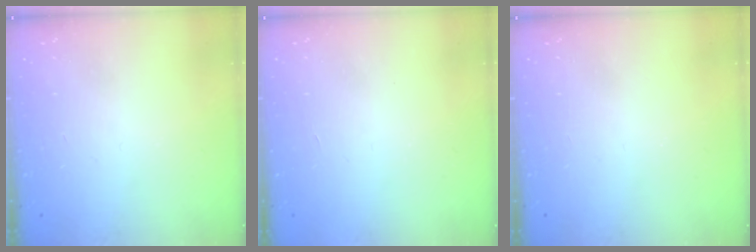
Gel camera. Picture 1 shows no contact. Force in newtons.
{"total": 1.6, "press": 1.6, "slide": 0.1}
{"total": 0.0}